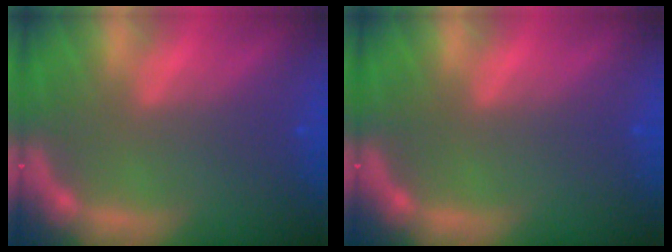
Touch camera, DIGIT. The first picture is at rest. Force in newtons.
{"total": 0.0}